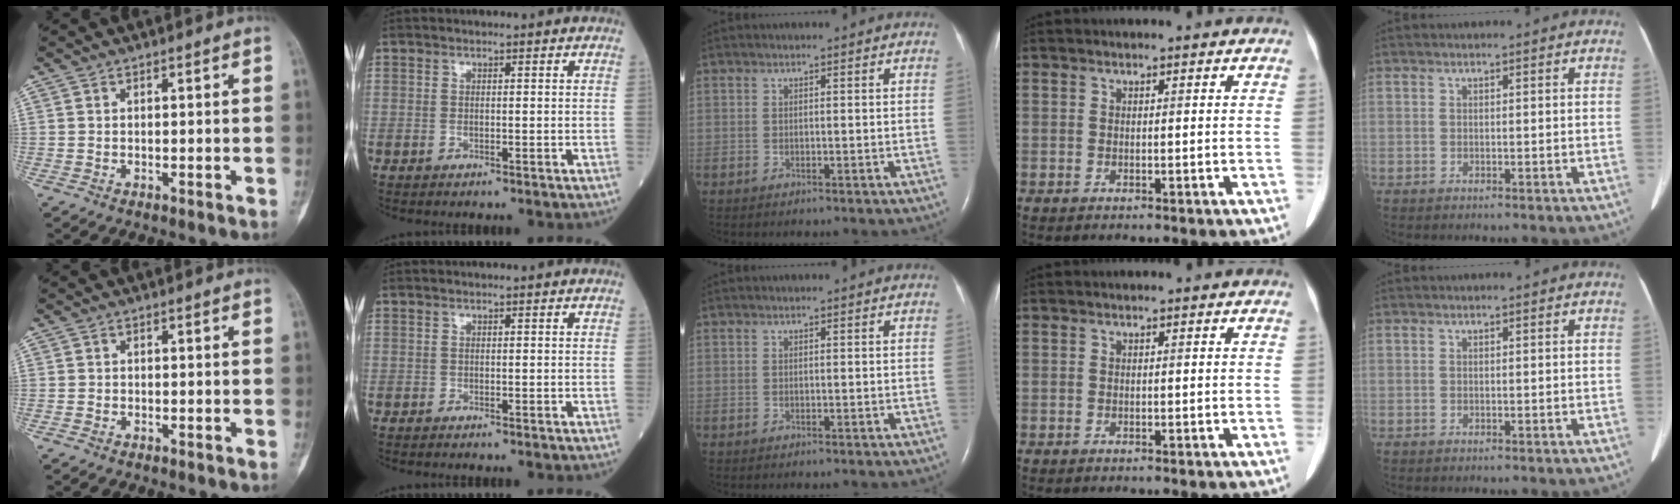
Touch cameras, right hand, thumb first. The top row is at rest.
{"thumb": {"total": 0.6, "force": [-0.4, 0.4, 0.0], "torque": [-0.001, 0.004, -0.011]}}